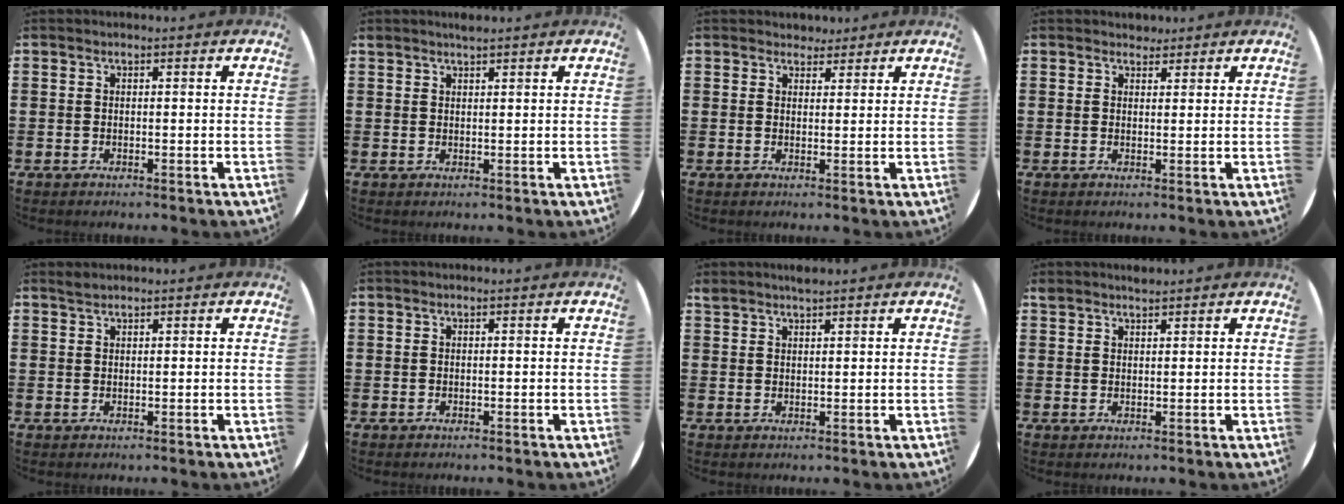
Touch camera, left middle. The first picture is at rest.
{"total": 1.1, "force": [1.1, 0.0, 0.1], "torque": [-0.003, -0.001, 0.022]}
{"total": 2.0, "force": [1.9, 0.8, 0.0], "torque": [0.005, -0.001, 0.035]}
{"total": 1.6, "force": [1.5, 0.6, 0.0], "torque": [0.006, 0.001, 0.027]}
{"total": 0.9, "force": [0.9, 0.1, 0.0], "torque": [-0.001, 0.001, 0.017]}
{"total": 0.0}
{"total": 1.6, "force": [1.6, 0.1, 0.1], "torque": [-0.005, 0.001, 0.031]}
{"total": 1.4, "force": [1.4, 0.2, -0.1], "torque": [0.000, 0.002, 0.027]}